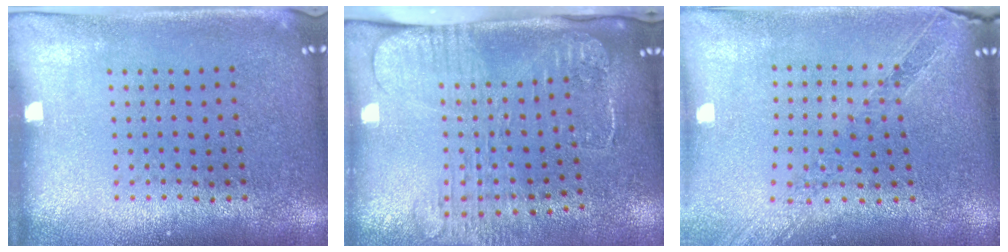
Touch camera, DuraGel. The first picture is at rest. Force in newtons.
{"total": 2.7, "press": 2.1, "slide": 1.7}
{"total": 1.1, "press": 1.1, "slide": 0.2}